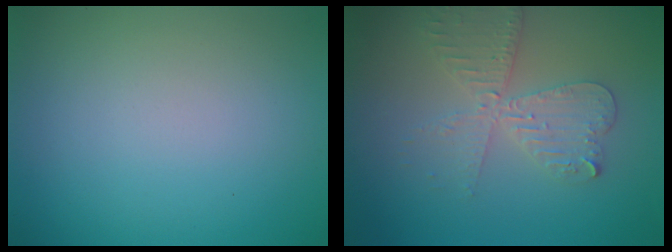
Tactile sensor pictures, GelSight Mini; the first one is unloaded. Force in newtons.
{"total": 4.1, "press": 3.6, "slide": 2.1}